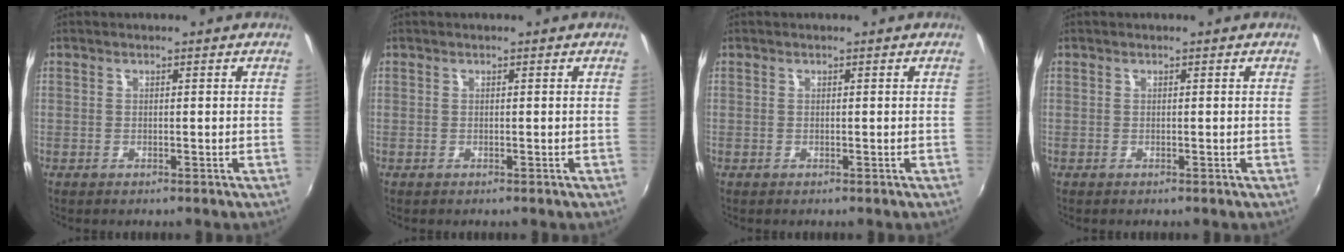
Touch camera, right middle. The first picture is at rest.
{"total": 0.0}
{"total": 0.0}
{"total": 0.0}